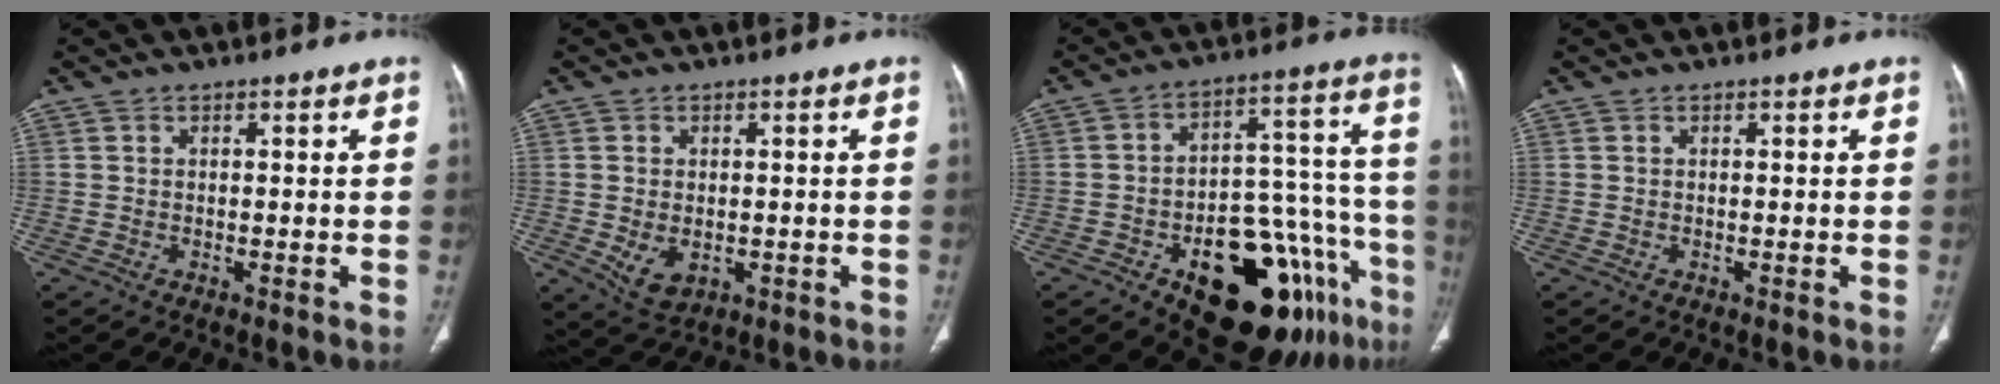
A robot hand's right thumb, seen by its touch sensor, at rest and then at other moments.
{"total": 5.3, "force": [-0.9, 3.7, 3.7], "torque": [-0.060, -0.006, 0.002]}
{"total": 24.5, "force": [-12.7, 10.8, 17.9], "torque": [-0.170, 0.089, -0.170]}
{"total": 0.0}